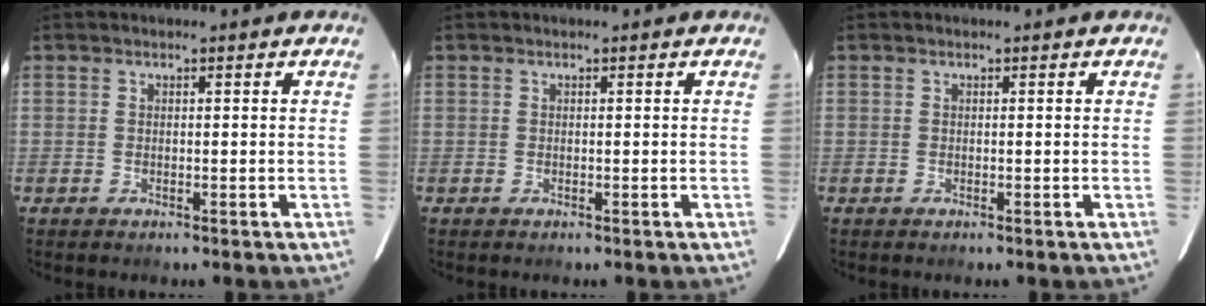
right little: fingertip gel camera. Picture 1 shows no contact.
{"total": 0.0}
{"total": 0.0}